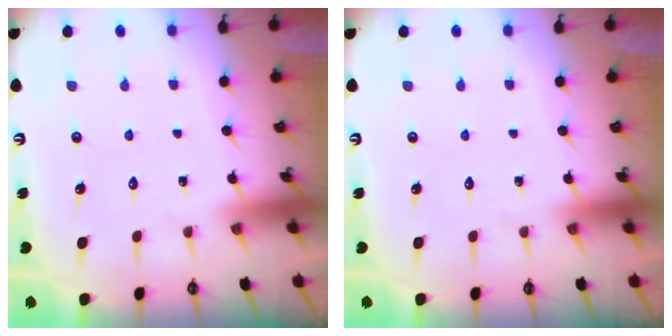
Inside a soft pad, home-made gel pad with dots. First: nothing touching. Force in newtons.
{"total": 0.0}